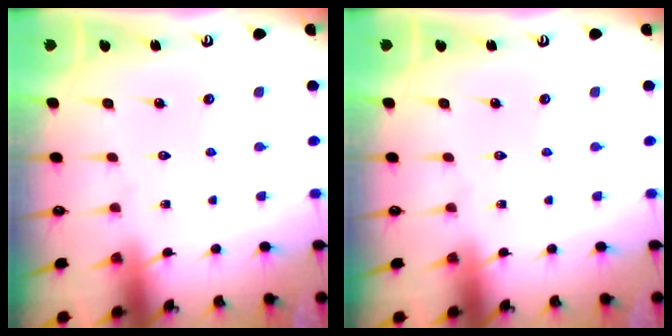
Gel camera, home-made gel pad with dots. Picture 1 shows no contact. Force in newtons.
{"total": 0.0}